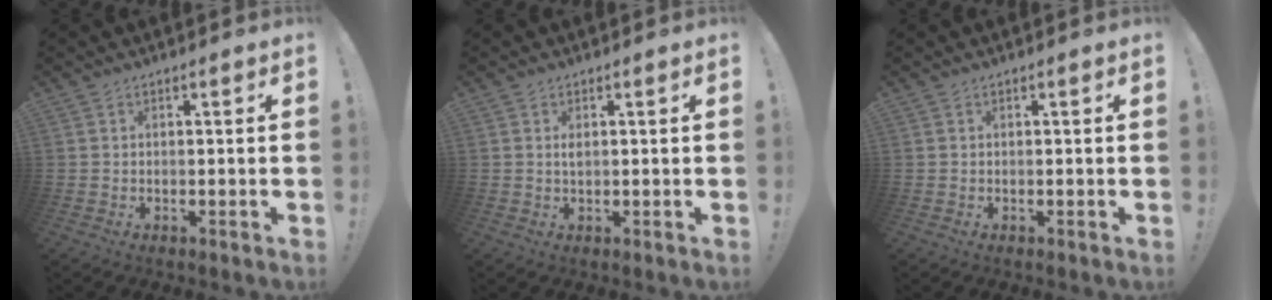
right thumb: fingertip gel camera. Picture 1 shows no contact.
{"total": 1.5, "force": [0.4, 0.4, 1.3], "torque": [-0.023, 0.000, 0.004]}
{"total": 0.0}